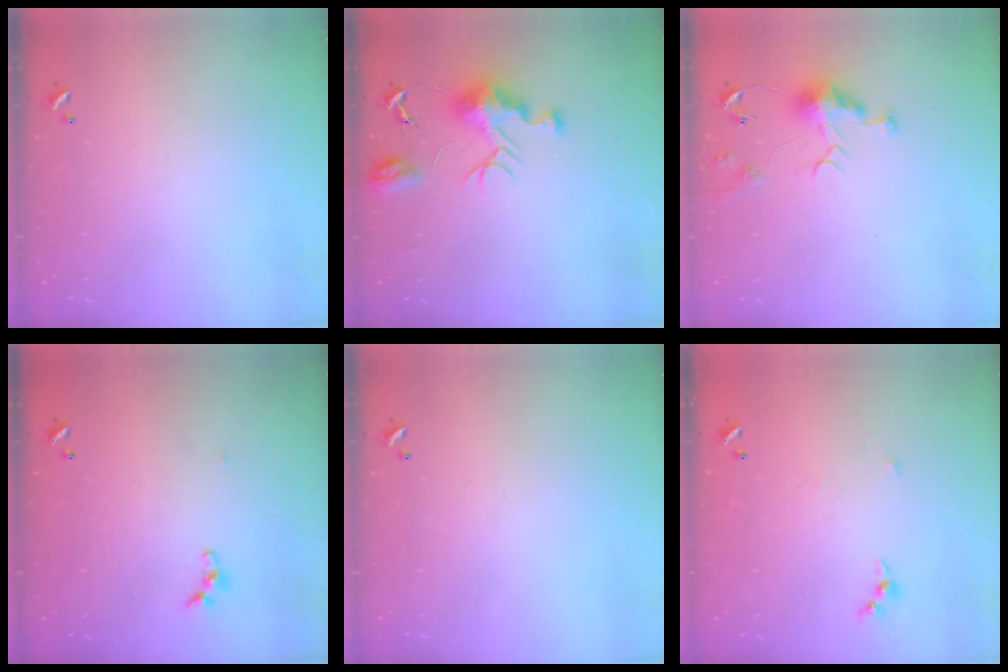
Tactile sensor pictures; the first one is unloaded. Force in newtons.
{"total": 9.1, "press": 9.1, "slide": 0.7}
{"total": 7.0, "press": 7.0, "slide": 0.7}
{"total": 4.6, "press": 4.5, "slide": 0.7}
{"total": 0.0}
{"total": 3.7, "press": 3.7, "slide": 0.5}